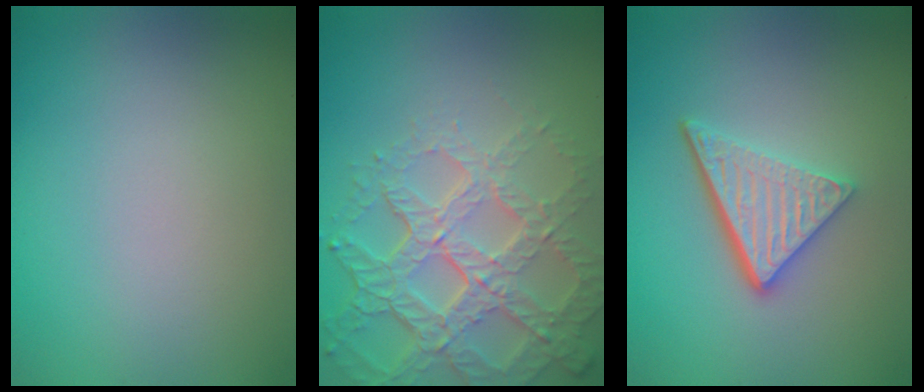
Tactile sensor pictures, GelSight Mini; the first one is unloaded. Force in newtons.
{"total": 7.4, "press": 5.2, "slide": 5.2}
{"total": 4.6, "press": 3.4, "slide": 3.1}